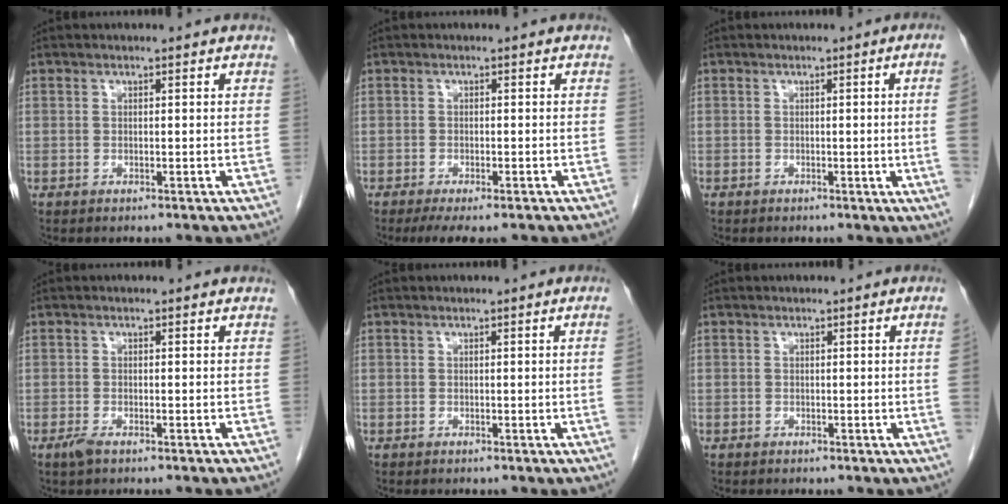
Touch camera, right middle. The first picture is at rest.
{"total": 5.5, "force": [-4.3, 1.2, 3.3], "torque": [-0.041, -0.011, -0.064]}
{"total": 5.0, "force": [-0.3, -1.9, 4.6], "torque": [-0.047, -0.009, -0.003]}
{"total": 1.5, "force": [-1.0, 0.4, 1.0], "torque": [-0.027, -0.003, -0.019]}
{"total": 1.7, "force": [-0.2, -0.8, 1.4], "torque": [-0.011, -0.001, -0.002]}
{"total": 1.8, "force": [-0.2, -0.9, 1.6], "torque": [-0.015, -0.001, -0.003]}